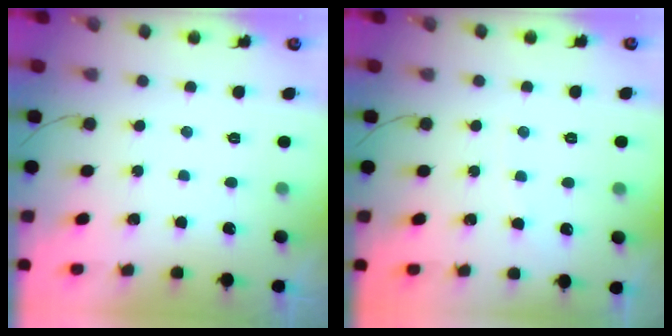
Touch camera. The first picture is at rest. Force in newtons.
{"total": 3.2, "press": 3.2, "slide": 0.4}